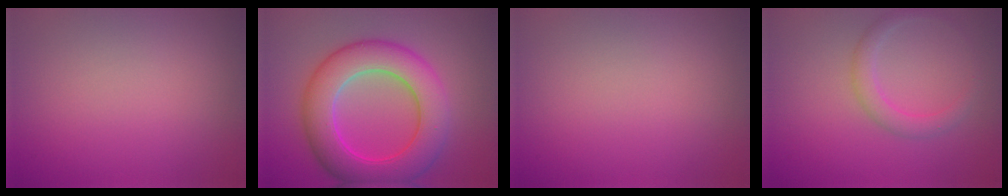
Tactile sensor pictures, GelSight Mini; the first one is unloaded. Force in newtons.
{"total": 8.8, "press": 8.8, "slide": 0.1}
{"total": 0.0}
{"total": 2.1, "press": 2.1, "slide": 0.1}